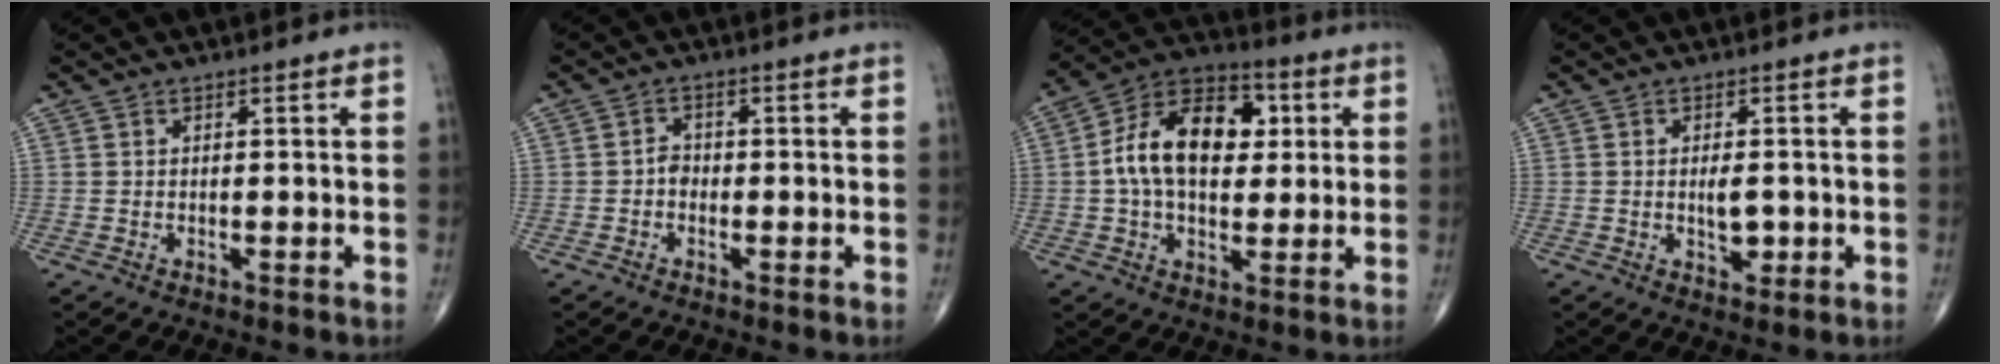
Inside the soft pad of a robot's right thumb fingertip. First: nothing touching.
{"total": 2.0, "force": [-0.6, 1.5, 1.0], "torque": [-0.004, 0.007, -0.017]}
{"total": 16.8, "force": [2.4, 10.5, 12.9], "torque": [-0.191, 0.019, 0.031]}
{"total": 6.4, "force": [-0.3, 2.4, 5.9], "torque": [-0.097, -0.015, -0.001]}